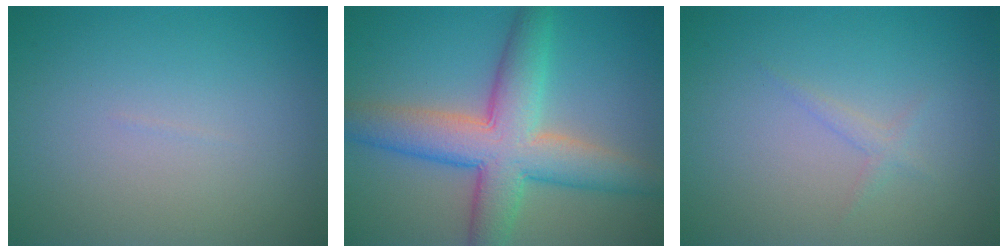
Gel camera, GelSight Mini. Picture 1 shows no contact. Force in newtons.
{"total": 8.3, "press": 8.3, "slide": 0.2}
{"total": 0.9, "press": 0.9, "slide": 0.1}